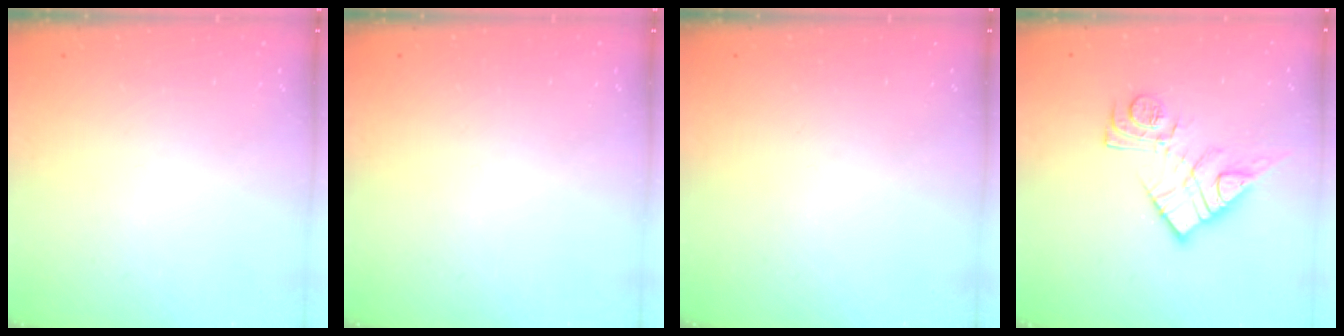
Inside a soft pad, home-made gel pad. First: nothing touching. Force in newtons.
{"total": 0.0}
{"total": 0.0}
{"total": 13.5, "press": 13.5, "slide": 0.8}